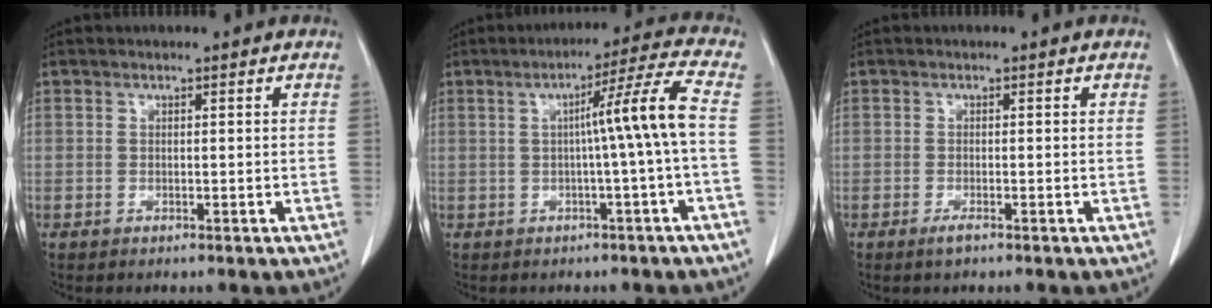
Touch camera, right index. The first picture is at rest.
{"total": 7.8, "force": [-0.2, -2.0, 7.6], "torque": [-0.116, 0.013, 0.000]}
{"total": 1.3, "force": [-0.9, 0.1, 0.9], "torque": [-0.021, -0.003, -0.016]}